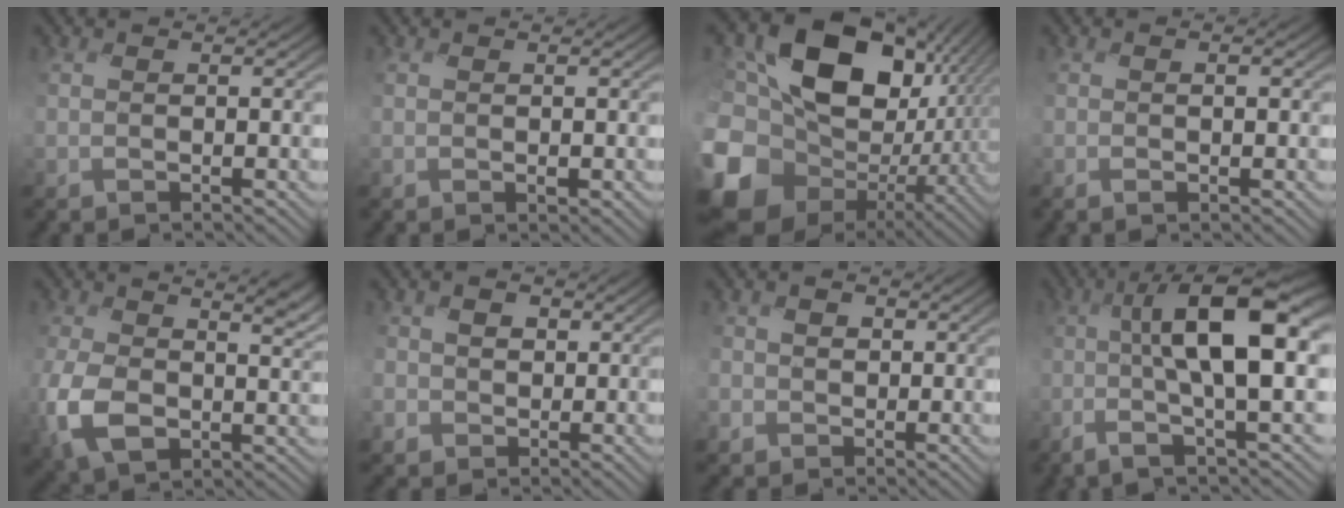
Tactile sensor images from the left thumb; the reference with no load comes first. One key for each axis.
{"total": 0.8, "fx": 0.0, "fy": 0.5, "fz": 0.7, "tx": -0.012, "ty": -0.005, "tz": 0.001}
{"total": 19.4, "fx": -3.8, "fy": 15.0, "fz": 11.8, "tx": -0.293, "ty": -0.036, "tz": -0.063}
{"total": 0.8, "fx": -0.2, "fy": 0.1, "fz": 0.8, "tx": -0.008, "ty": 0.000, "tz": -0.004}
{"total": 10.2, "fx": 0.0, "fy": 6.6, "fz": 7.8, "tx": -0.188, "ty": -0.025, "tz": 0.004}
{"total": 2.5, "fx": -0.4, "fy": 2.4, "fz": 0.7, "tx": -0.016, "ty": -0.004, "tz": -0.018}
{"total": 2.0, "fx": -0.4, "fy": 2.0, "fz": 0.2, "tx": -0.006, "ty": -0.005, "tz": -0.017}
{"total": 10.7, "fx": -0.1, "fy": 2.5, "fz": 10.4, "tx": -0.168, "ty": 0.009, "tz": -0.014}